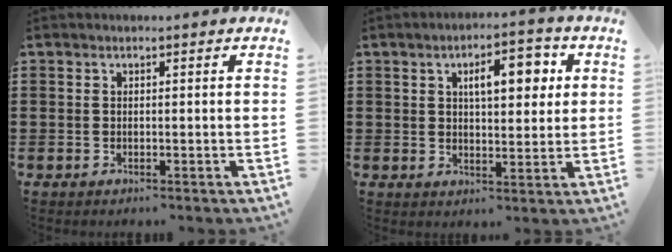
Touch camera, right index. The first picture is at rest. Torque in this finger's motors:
{"motor_torque": [0.63, -0.19, 0.33, 0.10]}